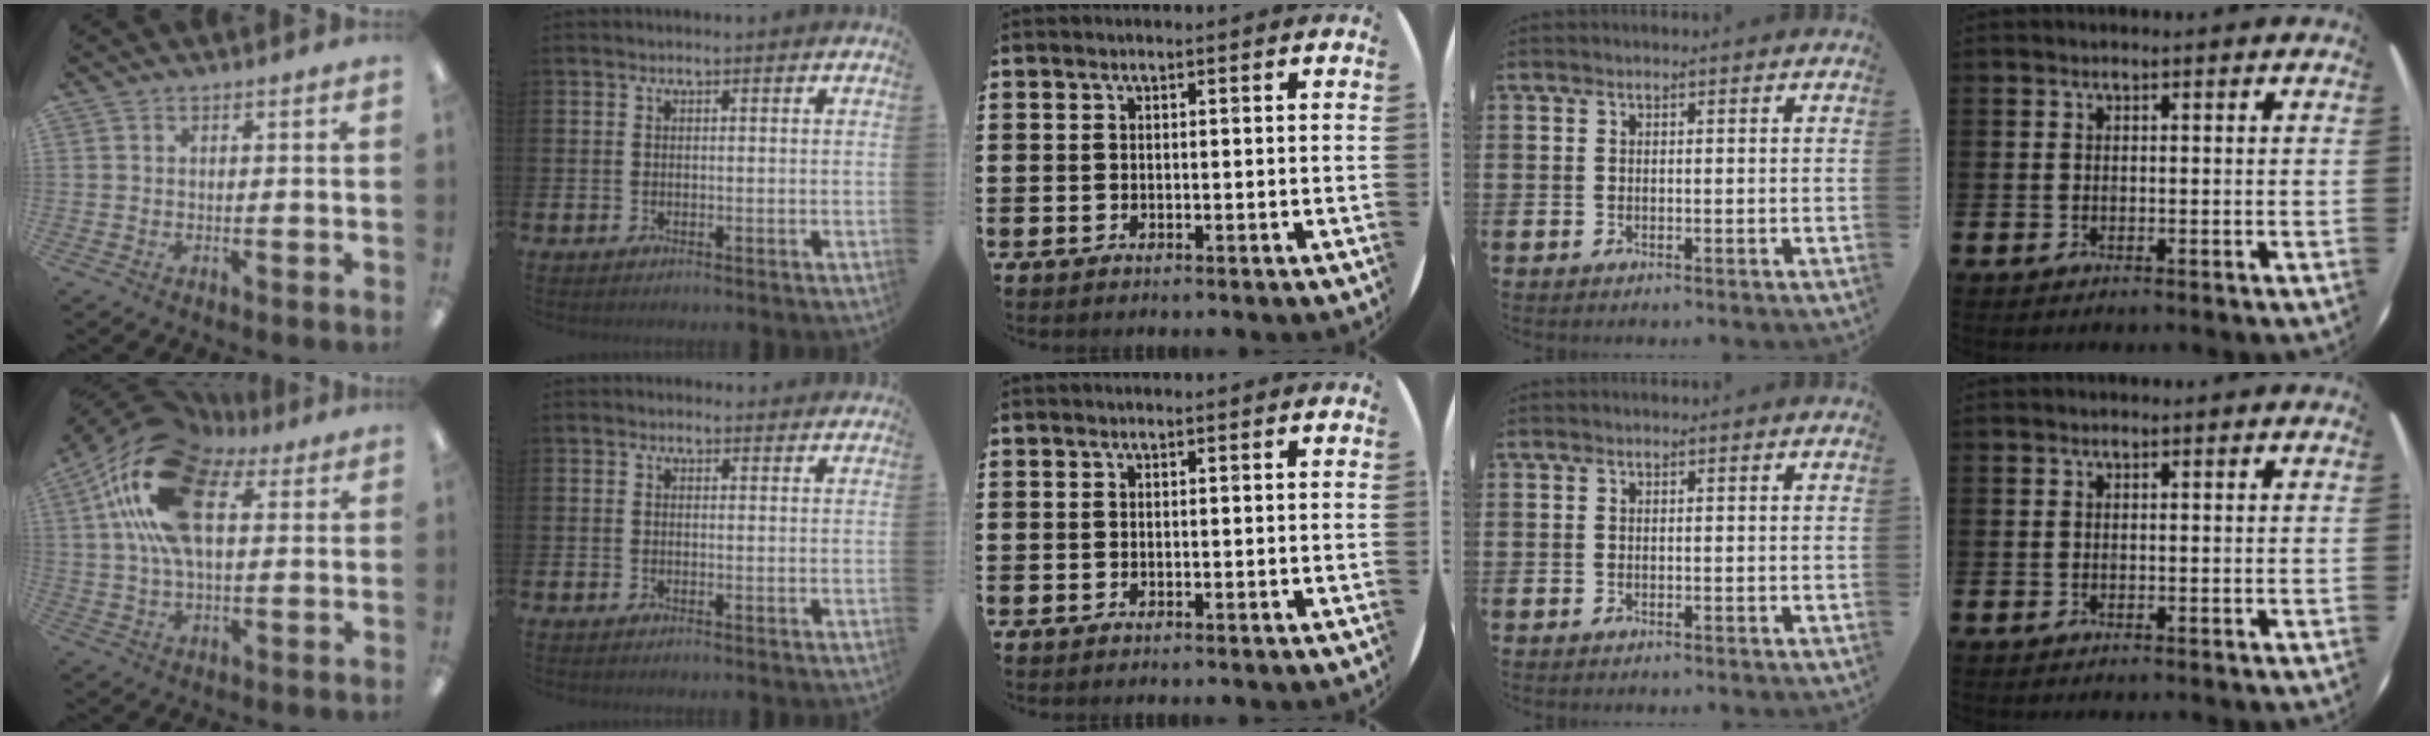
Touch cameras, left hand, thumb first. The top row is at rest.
{"thumb": {"total": 22.7, "force": [8.2, 12.3, 17.2], "torque": [-0.334, -0.004, 0.136]}, "index": {"total": 1.0, "force": [0.8, 0.6, 0.1], "torque": [0.004, 0.005, 0.014]}}